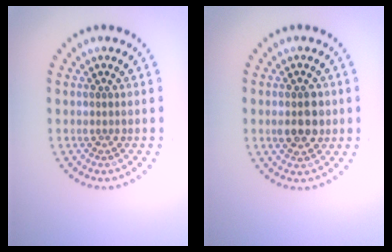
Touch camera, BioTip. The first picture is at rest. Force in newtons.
{"total": 2.8, "press": 2.7, "slide": 0.3}